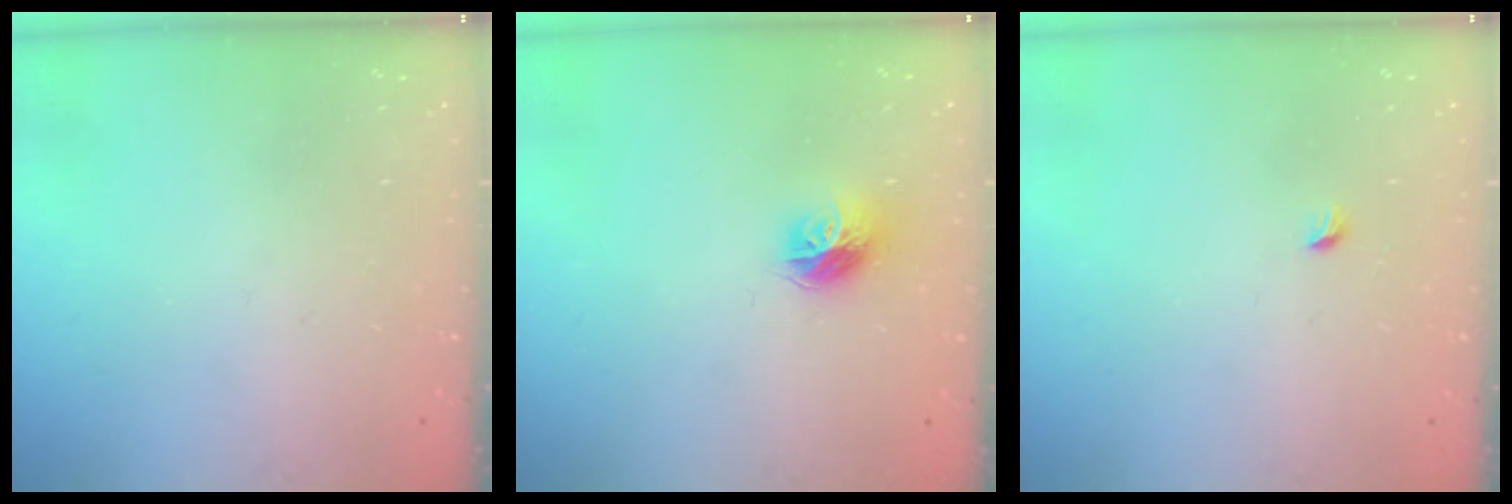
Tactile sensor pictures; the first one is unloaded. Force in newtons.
{"total": 9.4, "press": 9.4, "slide": 0.5}
{"total": 2.7, "press": 2.6, "slide": 0.6}